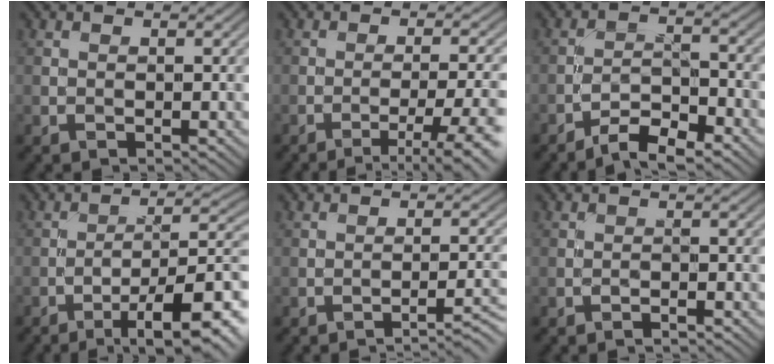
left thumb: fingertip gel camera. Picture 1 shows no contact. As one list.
[{"total": 7.8, "force": [-4.2, 1.5, 6.4], "torque": [-0.104, 0.002, -0.053]}, {"total": 5.6, "force": [-4.4, 1.4, 3.1], "torque": [-0.051, 0.006, -0.085]}, {"total": 12.7, "force": [-6.4, 3.5, 10.3], "torque": [-0.151, 0.007, -0.093]}, {"total": 4.6, "force": [-3.2, 0.7, 3.3], "torque": [-0.047, 0.011, -0.049]}, {"total": 1.1, "force": [-1.0, -0.1, 0.4], "torque": [-0.007, 0.004, -0.022]}]